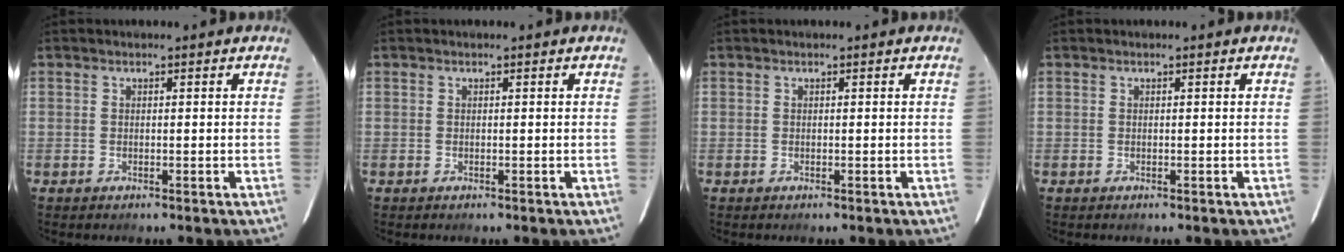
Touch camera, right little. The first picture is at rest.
{"total": 0.0}
{"total": 0.0}
{"total": 0.0}